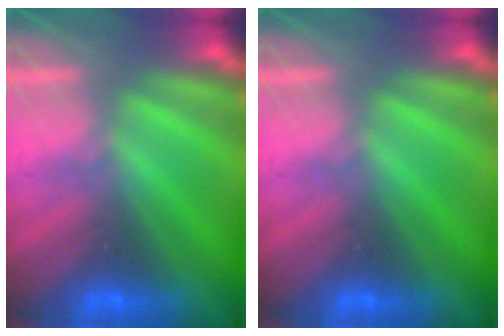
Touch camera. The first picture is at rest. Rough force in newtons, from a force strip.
{"total": 0.0}